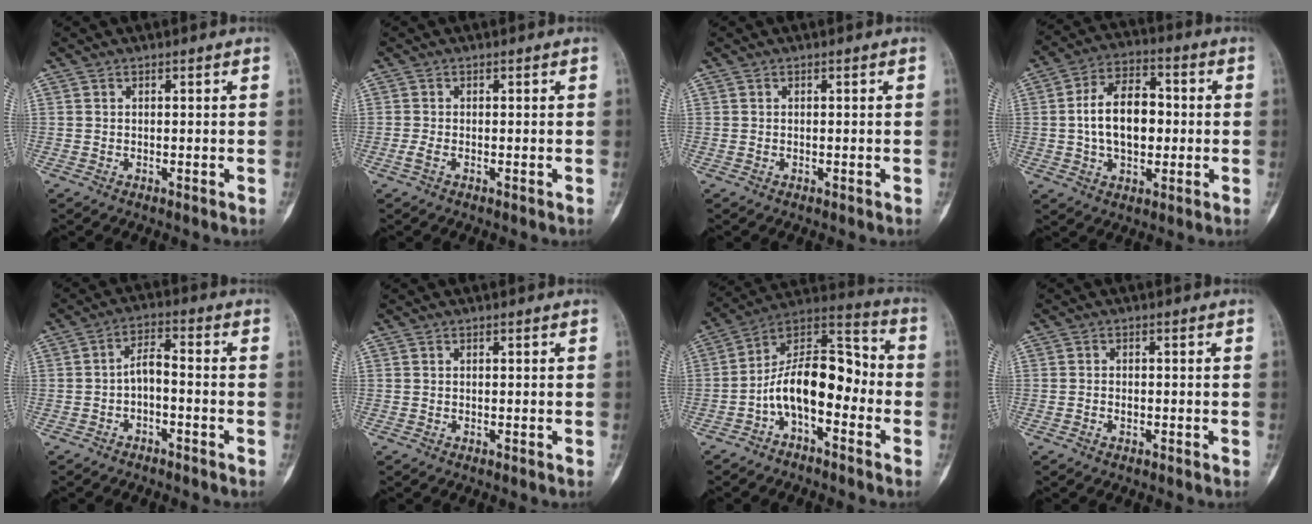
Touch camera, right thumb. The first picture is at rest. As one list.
[{"total": 1.2, "force": [-0.5, 0.4, 1.0], "torque": [-0.030, -0.003, -0.014]}, {"total": 0.0}, {"total": 13.0, "force": [0.0, 8.0, 10.2], "torque": [-0.151, 0.021, -0.004]}, {"total": 4.4, "force": [-1.9, 1.9, 3.4], "torque": [-0.056, 0.037, -0.038]}, {"total": 0.0}, {"total": 14.3, "force": [-3.9, 7.3, 11.6], "torque": [-0.176, 0.084, -0.078]}, {"total": 1.1, "force": [-0.5, 0.7, 0.7], "torque": [-0.009, 0.006, -0.009]}]